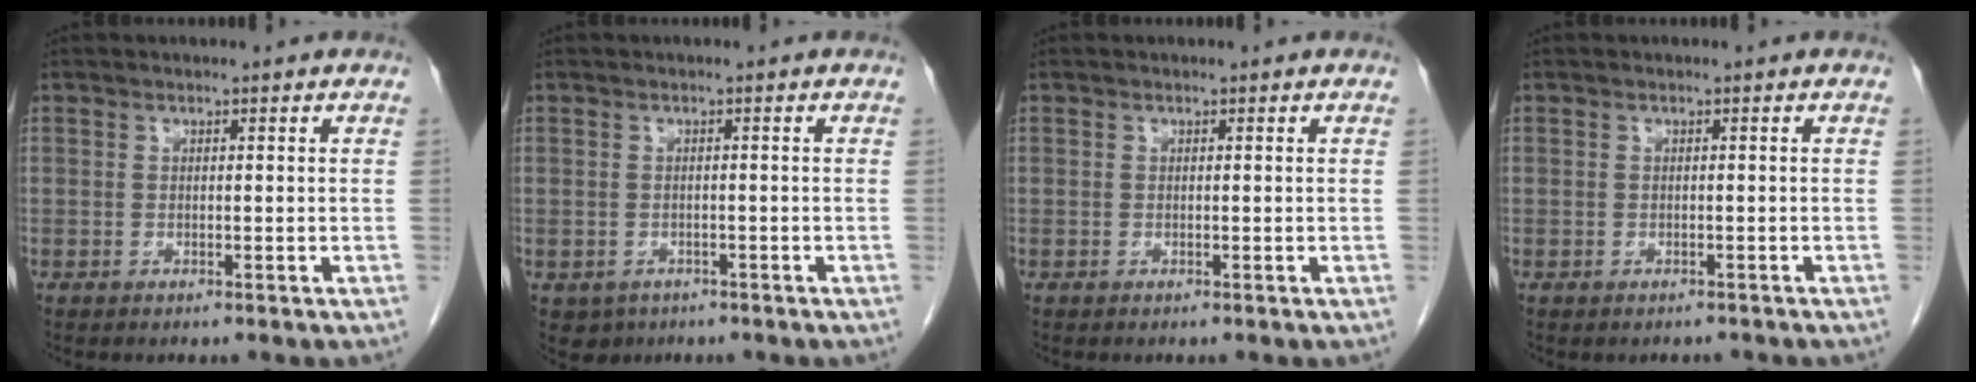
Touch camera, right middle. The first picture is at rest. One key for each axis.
{"total": 2.9, "fx": -1.6, "fy": 2.4, "fz": 0.5, "tx": -0.007, "ty": 0.003, "tz": -0.019}
{"total": 0.0}
{"total": 1.1, "fx": -0.9, "fy": 0.5, "fz": 0.1, "tx": -0.006, "ty": 0.000, "tz": -0.013}